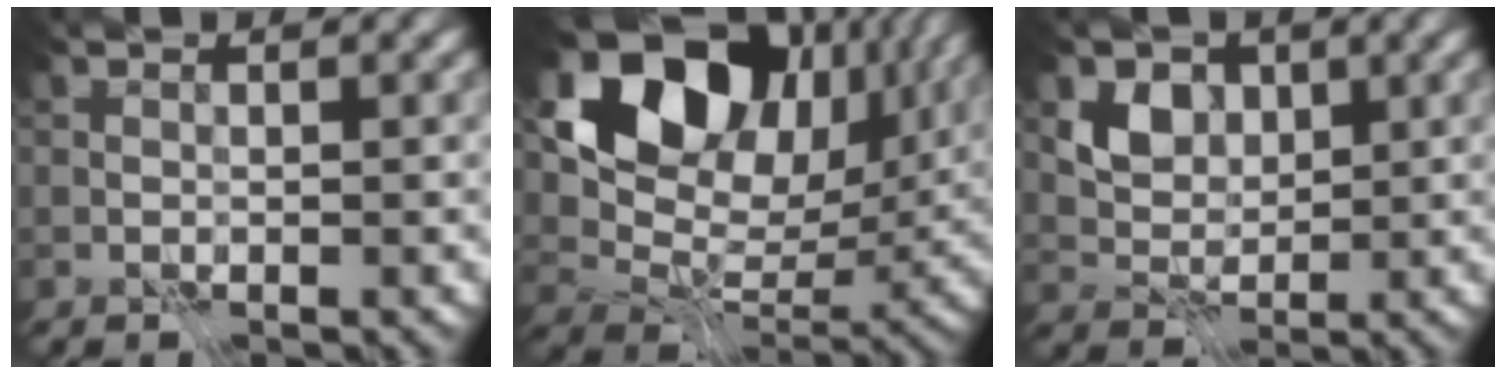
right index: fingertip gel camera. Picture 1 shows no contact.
{"total": 15.4, "force": [6.8, 10.2, 9.3], "torque": [-0.151, 0.023, 0.133]}
{"total": 3.4, "force": [1.2, 2.7, 1.8], "torque": [-0.038, -0.010, 0.020]}